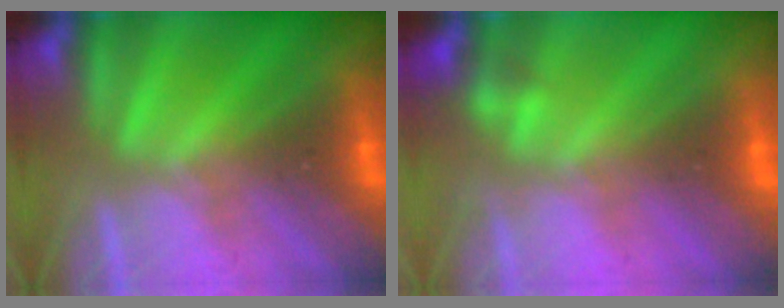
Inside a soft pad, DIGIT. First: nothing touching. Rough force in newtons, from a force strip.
{"total": 2.1}